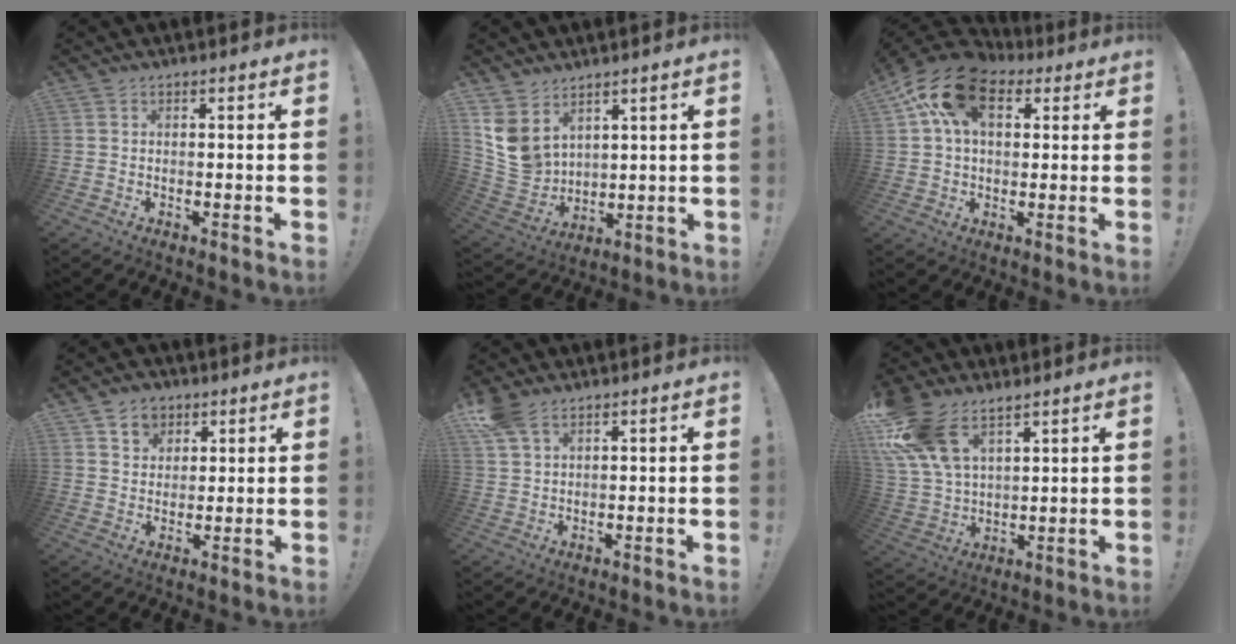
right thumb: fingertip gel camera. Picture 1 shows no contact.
{"total": 10.5, "force": [5.8, 7.8, 4.0], "torque": [-0.101, -0.042, 0.119]}
{"total": 17.0, "force": [6.8, 10.9, 11.2], "torque": [-0.209, -0.007, 0.122]}
{"total": 7.2, "force": [3.8, 5.9, 1.3], "torque": [-0.016, -0.023, 0.073]}
{"total": 7.4, "force": [4.4, 4.4, 4.0], "torque": [-0.076, -0.008, 0.091]}
{"total": 15.5, "force": [10.1, 8.1, 8.5], "torque": [-0.184, -0.050, 0.193]}